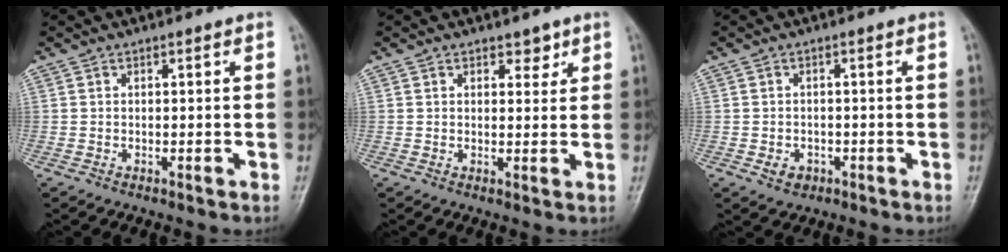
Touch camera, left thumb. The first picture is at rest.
{"total": 2.4, "force": [1.6, 1.6, 1.0], "torque": [0.006, -0.008, 0.020]}
{"total": 2.8, "force": [-1.1, 2.2, 1.2], "torque": [-0.011, 0.006, -0.012]}